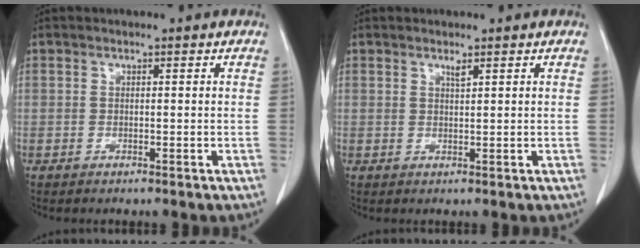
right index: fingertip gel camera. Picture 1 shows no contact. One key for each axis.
{"total": 0.8, "fx": 0.7, "fy": -0.1, "fz": 0.5, "tx": -0.012, "ty": -0.005, "tz": 0.013}